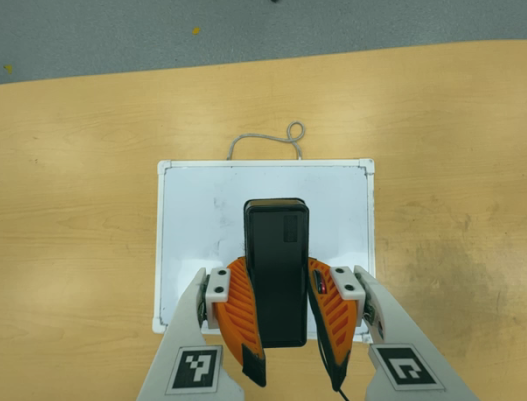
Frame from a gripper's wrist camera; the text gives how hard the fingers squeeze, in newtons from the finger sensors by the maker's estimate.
{"total": 9.4, "left": 7.6, "right": 11.1}